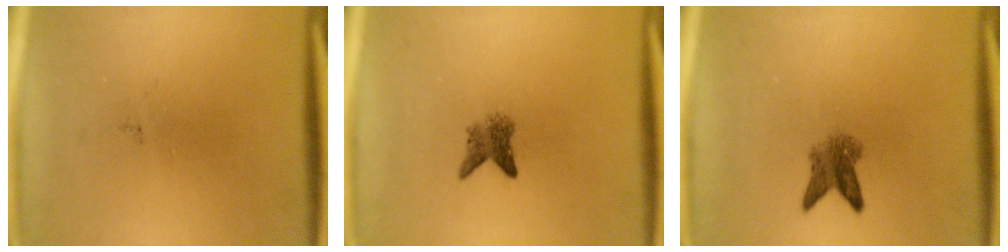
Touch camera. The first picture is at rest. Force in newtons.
{"total": 2.6}
{"total": 3.3}